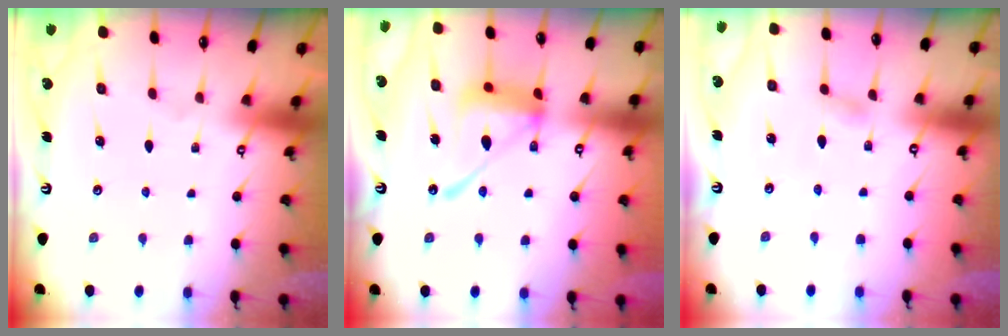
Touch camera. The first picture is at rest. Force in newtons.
{"total": 15.0, "press": 14.9, "slide": 1.4}
{"total": 4.4, "press": 4.3, "slide": 0.4}